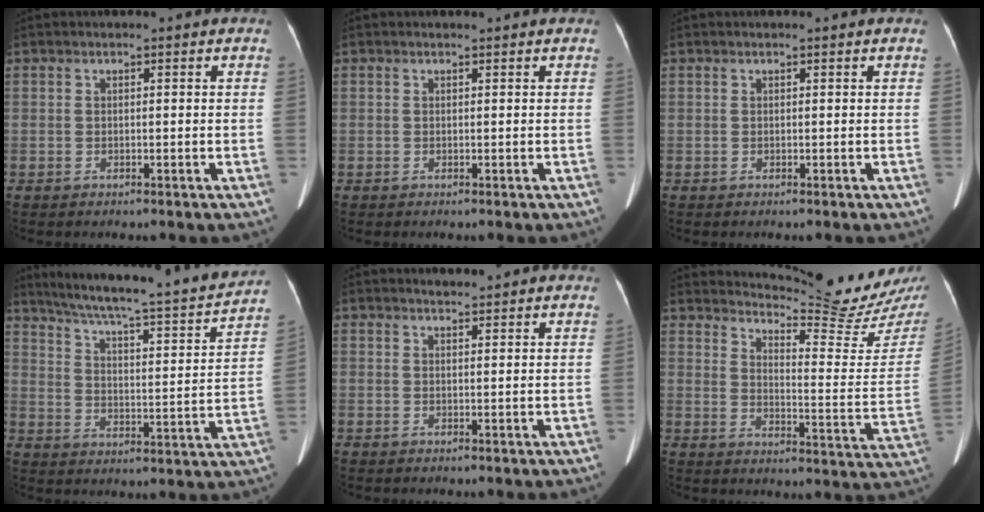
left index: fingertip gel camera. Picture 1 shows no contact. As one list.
[{"total": 0.0}, {"total": 0.0}, {"total": 25.1, "force": [22.2, 2.0, 11.6], "torque": [-0.182, -0.028, 0.295]}, {"total": 4.1, "force": [3.9, 0.6, 0.9], "torque": [-0.017, 0.015, 0.043]}, {"total": 18.5, "force": [17.7, -1.3, 5.3], "torque": [-0.092, -0.120, 0.220]}]